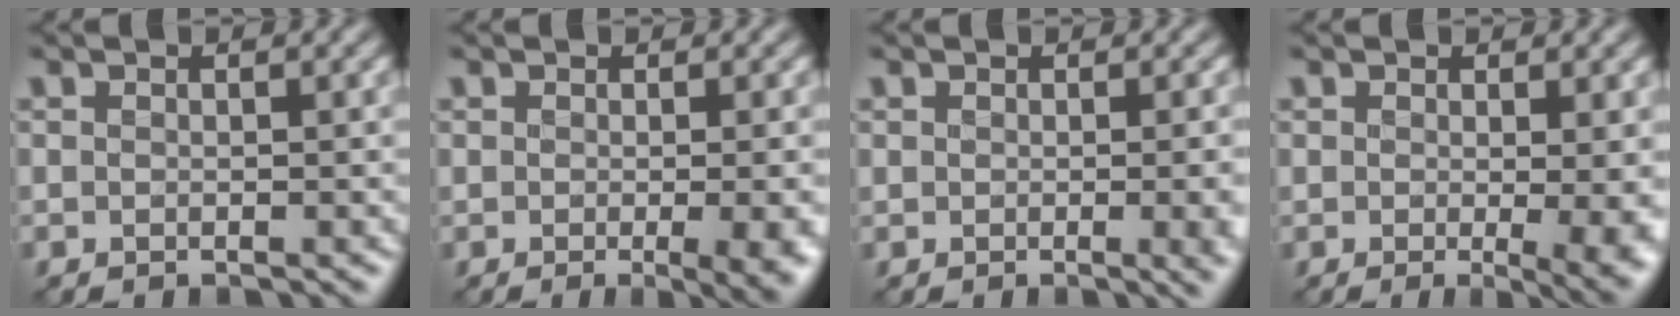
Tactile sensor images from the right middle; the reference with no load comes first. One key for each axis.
{"total": 5.1, "fx": -1.2, "fy": 1.9, "fz": 4.6, "tx": -0.052, "ty": -0.019, "tz": -0.005}
{"total": 3.3, "fx": -0.3, "fy": 1.4, "fz": 2.9, "tx": -0.022, "ty": -0.013, "tz": 0.002}
{"total": 4.4, "fx": -0.3, "fy": 1.3, "fz": 4.2, "tx": -0.054, "ty": -0.018, "tz": -0.002}